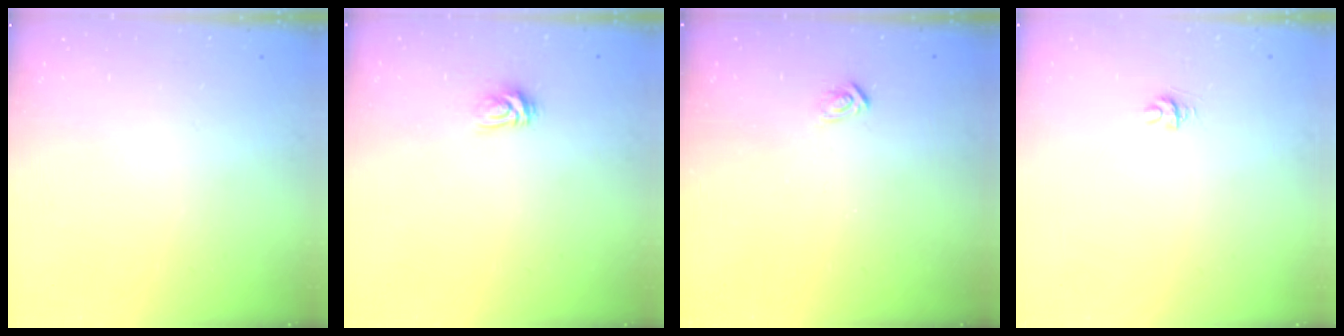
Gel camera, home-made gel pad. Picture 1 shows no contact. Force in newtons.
{"total": 3.6, "press": 3.6, "slide": 0.4}
{"total": 2.9, "press": 2.9, "slide": 0.3}
{"total": 4.0, "press": 4.0, "slide": 0.4}